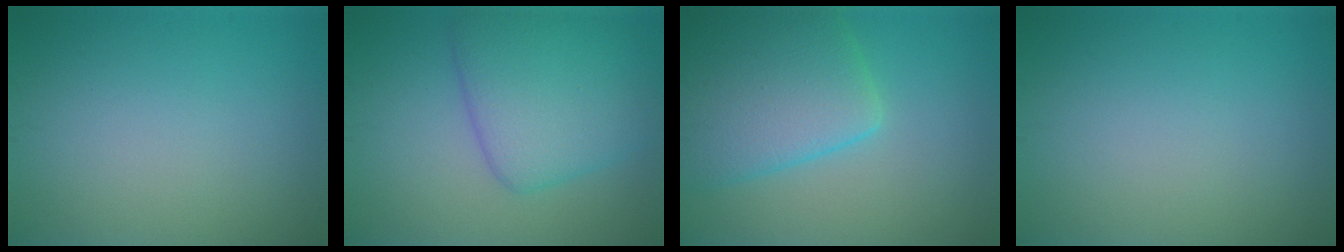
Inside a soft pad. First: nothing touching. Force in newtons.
{"total": 6.5, "press": 6.5, "slide": 0.1}
{"total": 8.2, "press": 8.2, "slide": 0.4}
{"total": 0.0}